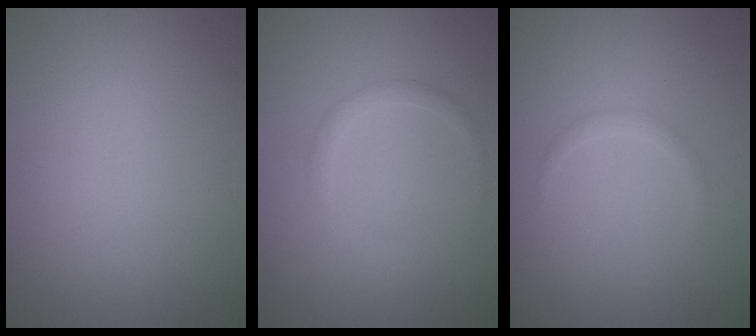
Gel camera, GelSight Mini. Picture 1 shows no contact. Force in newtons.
{"total": 1.2, "press": 1.2, "slide": 0.1}
{"total": 0.8, "press": 0.8, "slide": 0.1}